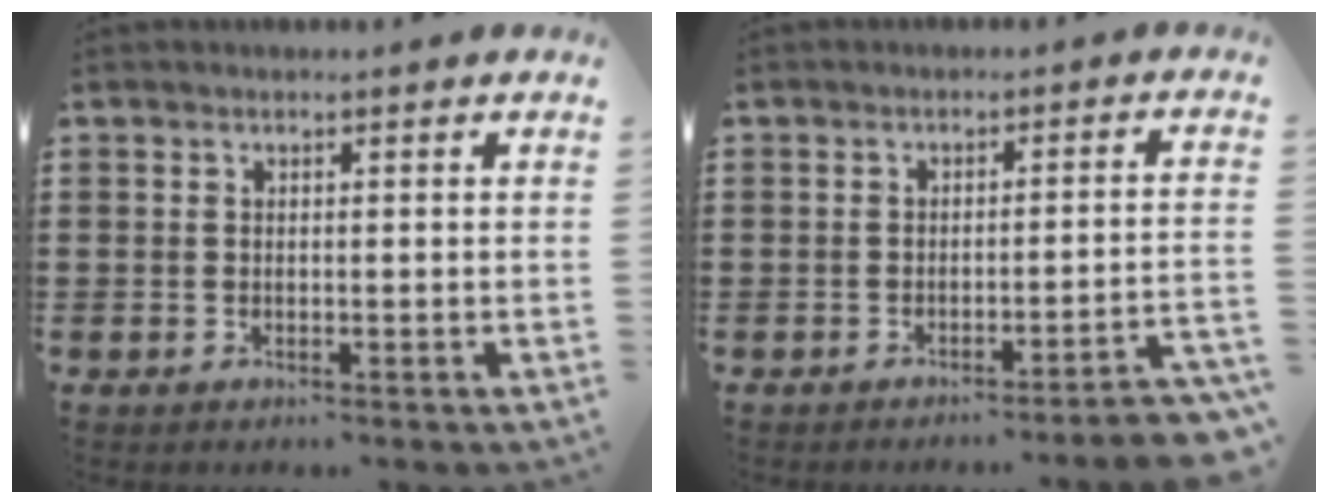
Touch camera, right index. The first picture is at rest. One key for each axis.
{"total": 3.0, "fx": -2.5, "fy": -0.6, "fz": 1.5, "tx": -0.027, "ty": -0.011, "tz": -0.053}